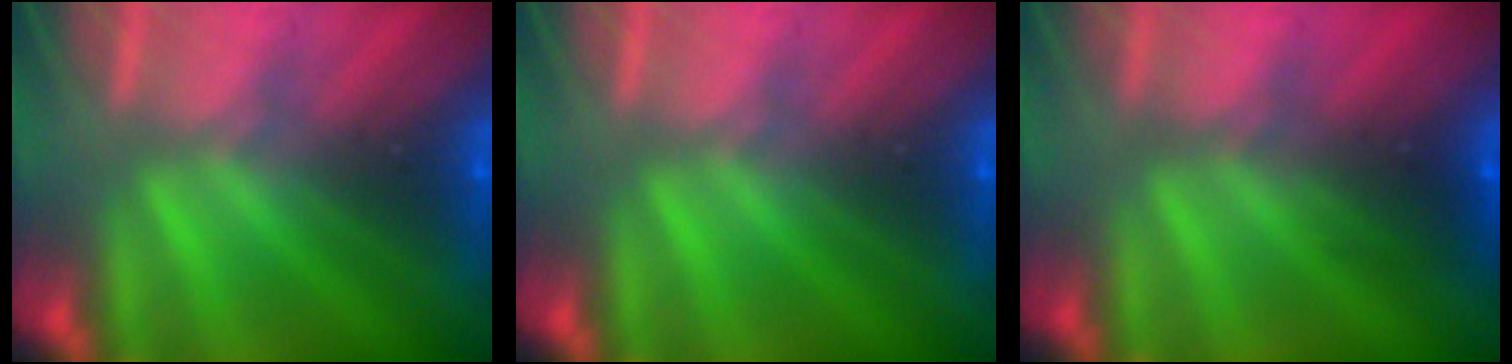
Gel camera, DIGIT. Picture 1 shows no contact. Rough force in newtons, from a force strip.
{"total": 0.0}
{"total": 2.4}